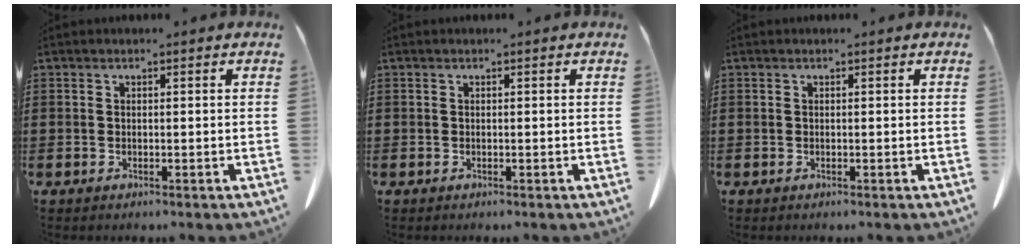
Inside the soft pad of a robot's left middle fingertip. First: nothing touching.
{"total": 0.0}
{"total": 0.0}